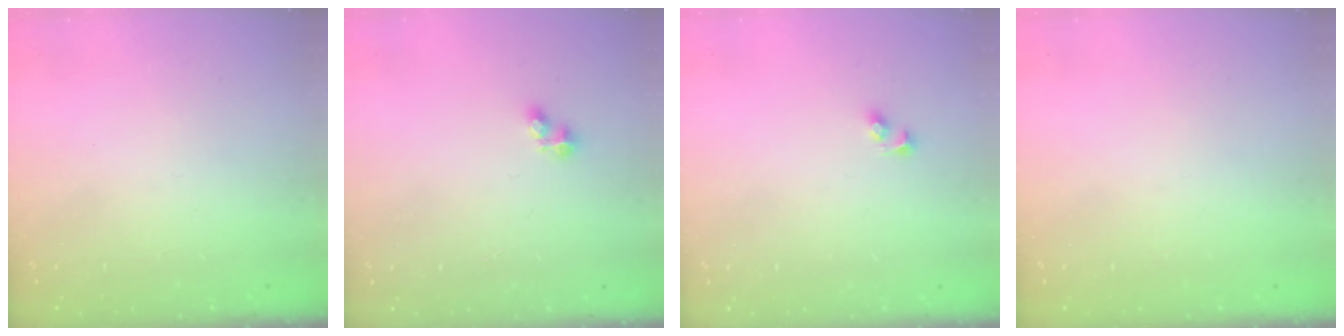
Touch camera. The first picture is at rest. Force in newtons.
{"total": 3.6, "press": 3.5, "slide": 0.4}
{"total": 2.5, "press": 2.5, "slide": 0.3}
{"total": 0.0}